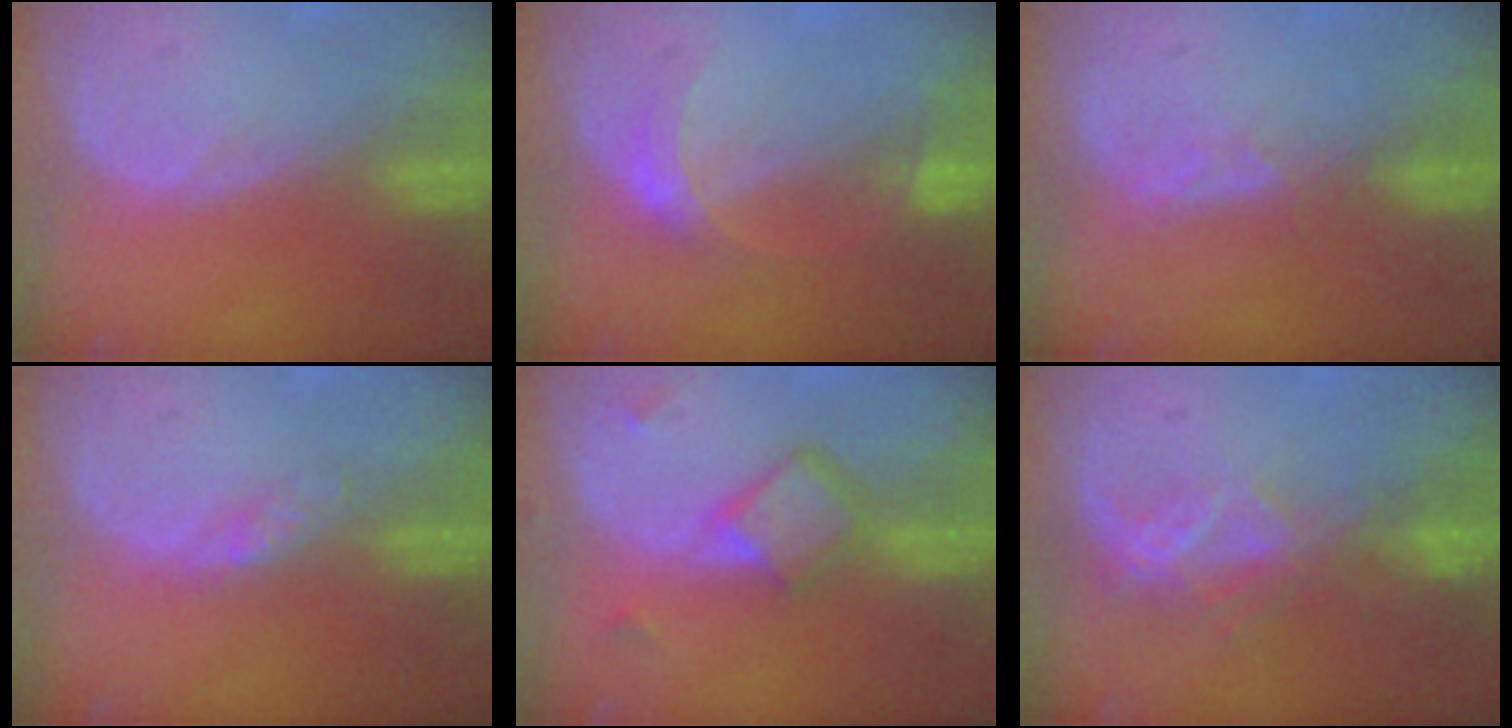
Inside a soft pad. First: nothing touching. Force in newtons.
{"total": 3.7, "press": 3.6, "slide": 0.3}
{"total": 2.0, "press": 1.9, "slide": 0.7}
{"total": 2.0, "press": 2.0, "slide": 0.1}
{"total": 5.9, "press": 5.1, "slide": 2.9}
{"total": 6.8, "press": 5.8, "slide": 3.5}